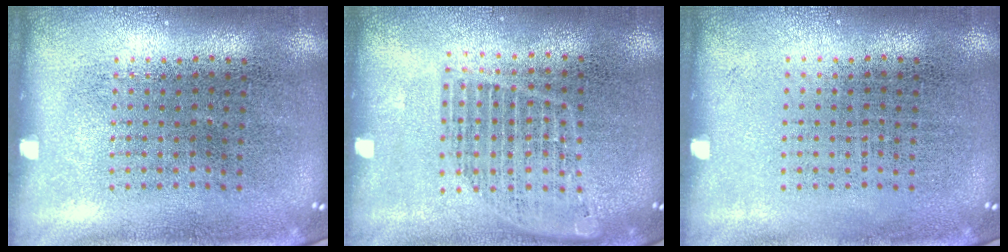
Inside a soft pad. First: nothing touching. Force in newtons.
{"total": 1.3, "press": 1.2, "slide": 0.5}
{"total": 0.0}